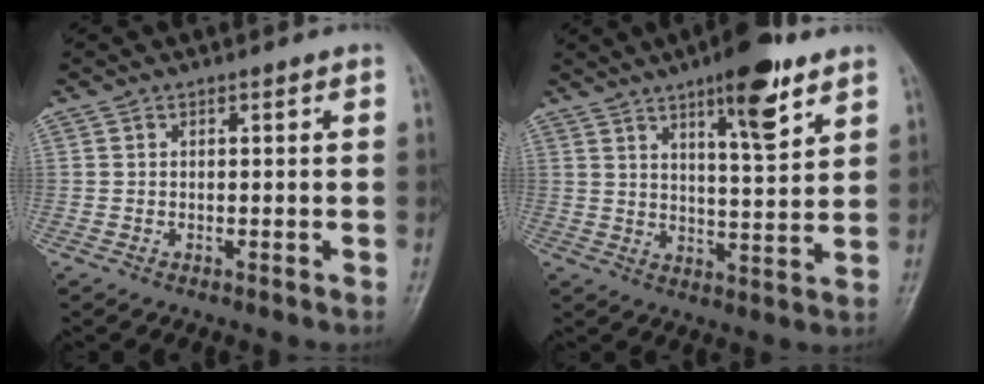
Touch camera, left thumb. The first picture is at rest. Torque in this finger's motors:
{"motor_torque": [3.82, 1.19, 1.30, -0.74, 0.26]}